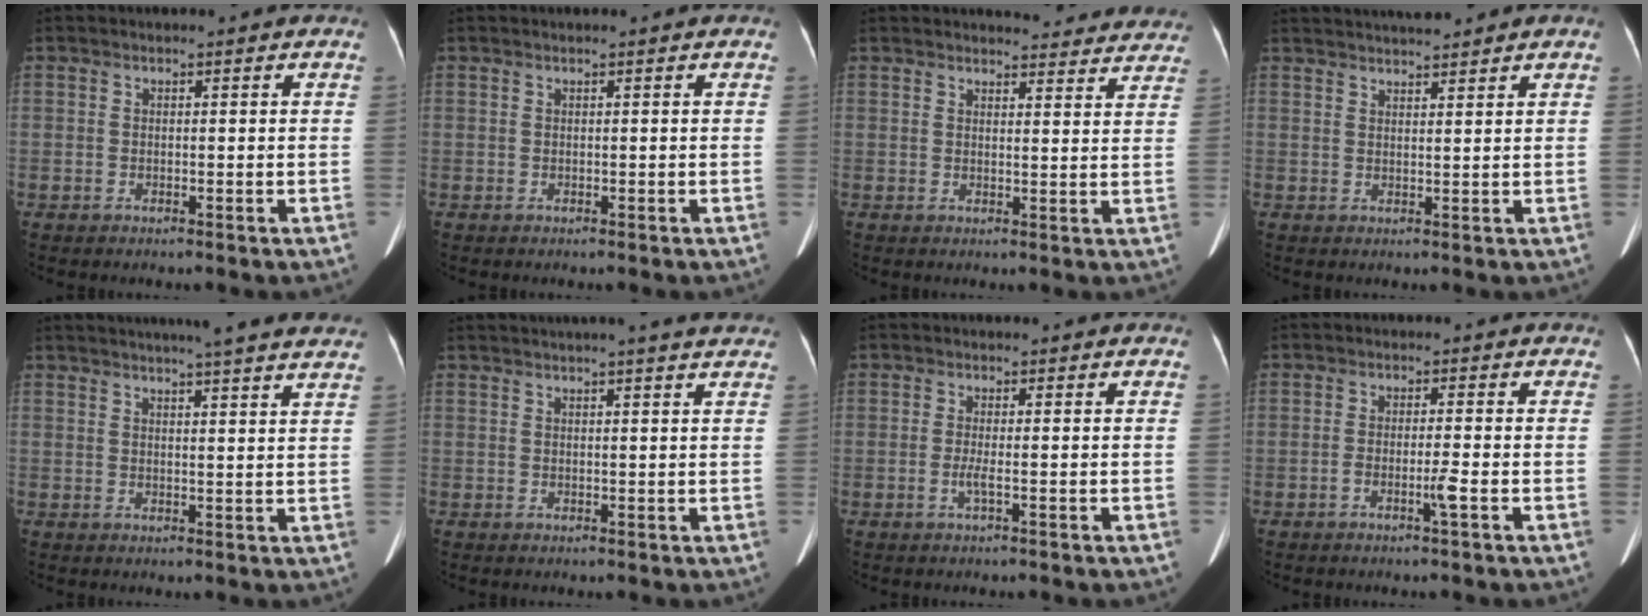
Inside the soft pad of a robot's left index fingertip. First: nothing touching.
{"total": 0.0}
{"total": 12.4, "force": [12.0, 2.8, 2.0], "torque": [0.010, -0.014, 0.113]}
{"total": 5.7, "force": [5.4, 0.1, 1.8], "torque": [-0.027, 0.026, 0.083]}
{"total": 16.6, "force": [14.6, 0.5, 7.8], "torque": [-0.113, 0.013, 0.173]}
{"total": 8.7, "force": [7.7, 0.1, 4.0], "torque": [-0.054, 0.023, 0.081]}
{"total": 1.3, "force": [-0.4, -0.1, 1.2], "torque": [-0.027, -0.002, -0.009]}
{"total": 1.9, "force": [-1.0, -0.4, 1.6], "torque": [-0.032, -0.003, -0.019]}